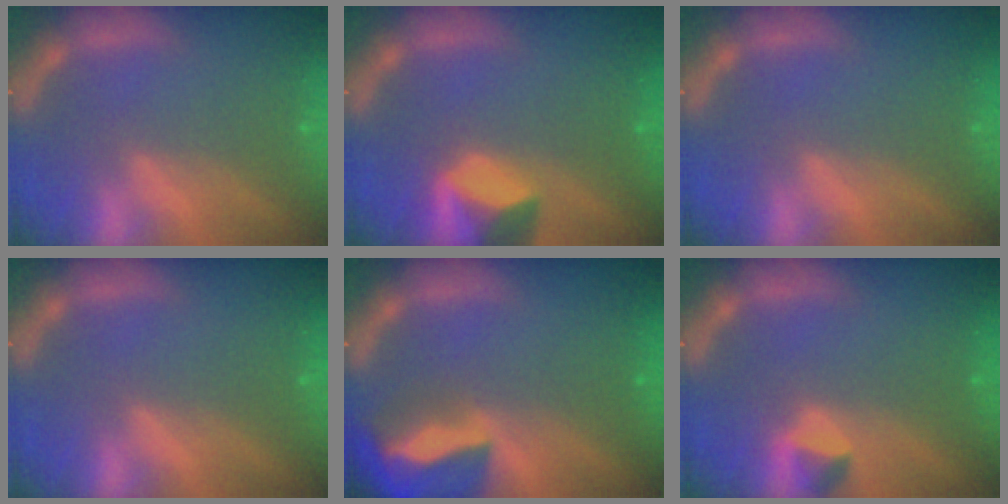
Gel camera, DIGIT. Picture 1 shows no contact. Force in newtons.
{"total": 4.0}
{"total": 0.0}
{"total": 0.0}
{"total": 10.0}
{"total": 1.4}